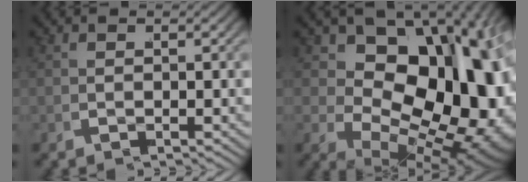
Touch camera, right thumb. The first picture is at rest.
{"total": 24.0, "force": [-1.0, 16.3, 17.6], "torque": [-0.283, -0.070, 0.026]}